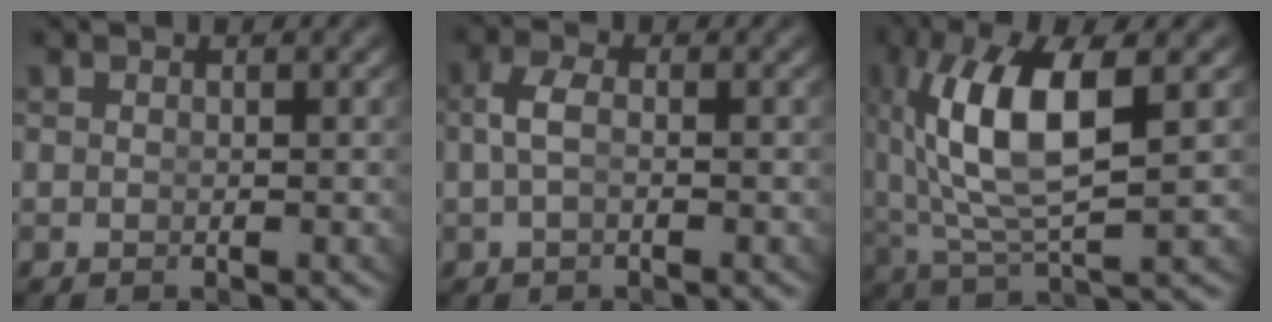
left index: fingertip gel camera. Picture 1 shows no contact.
{"total": 1.6, "force": [-0.4, 0.4, 1.5], "torque": [-0.040, -0.006, -0.001]}
{"total": 7.5, "force": [1.0, 2.6, 7.0], "torque": [-0.150, -0.006, 0.032]}